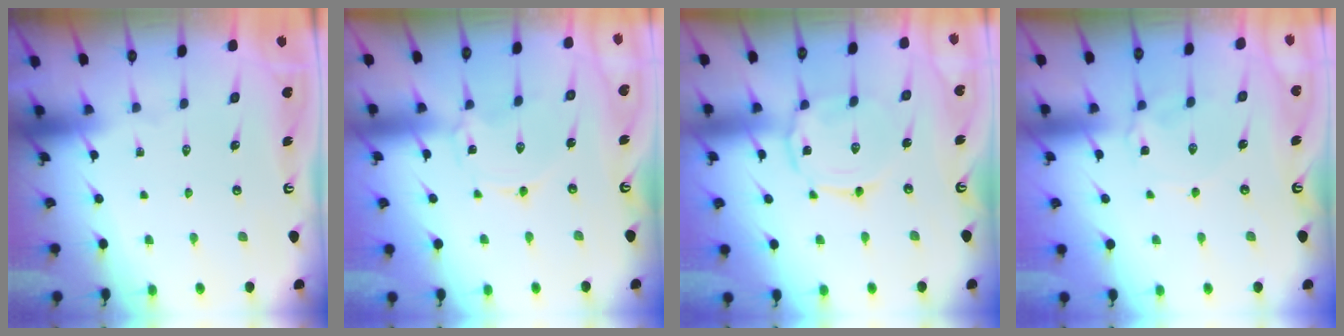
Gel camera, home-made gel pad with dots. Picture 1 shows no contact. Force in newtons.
{"total": 1.0, "press": 1.0, "slide": 0.2}
{"total": 4.4, "press": 4.4, "slide": 0.4}
{"total": 2.3, "press": 2.2, "slide": 0.4}